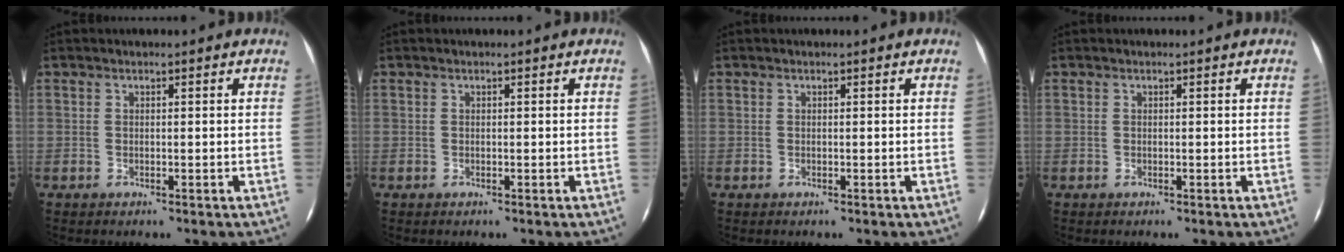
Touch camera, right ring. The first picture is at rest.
{"total": 0.0}
{"total": 0.0}
{"total": 0.0}